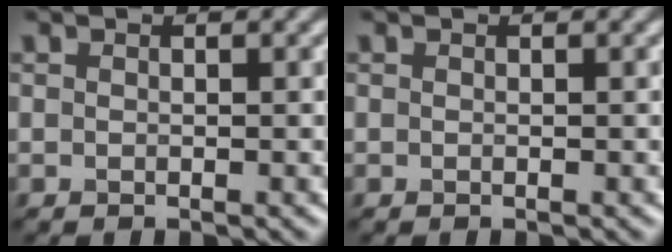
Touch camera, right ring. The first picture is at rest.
{"total": 0.0}